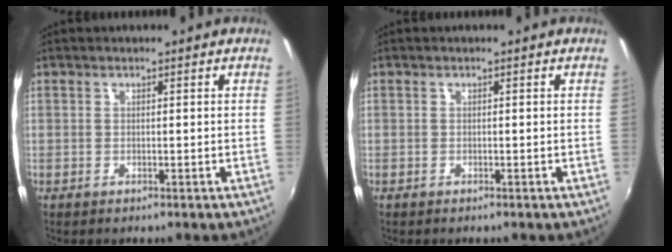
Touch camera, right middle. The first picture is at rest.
{"total": 0.0}